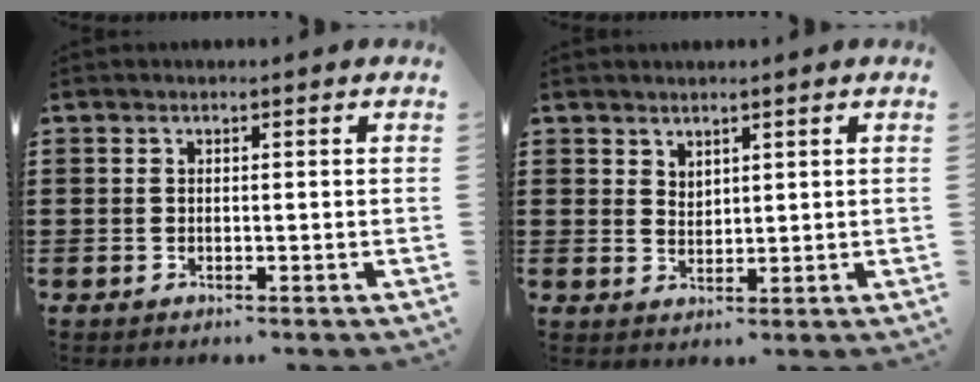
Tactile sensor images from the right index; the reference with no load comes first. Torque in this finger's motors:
{"motor_torque": [-0.34, 0.30, -0.04, -0.01]}